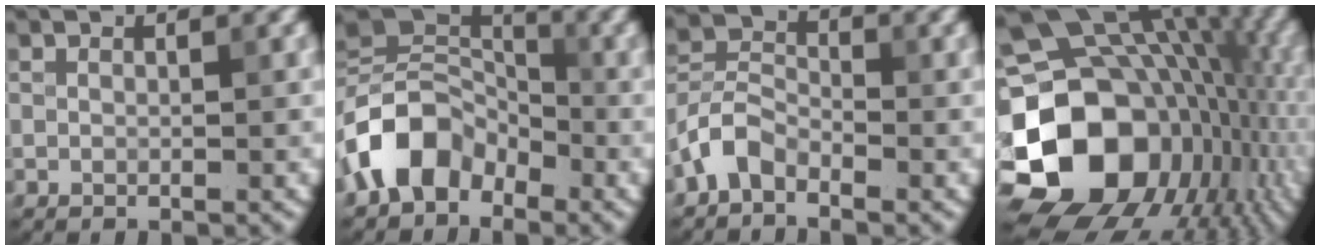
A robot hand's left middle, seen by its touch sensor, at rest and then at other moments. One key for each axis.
{"total": 7.3, "fx": -3.5, "fy": 5.0, "fz": 4.0, "tx": -0.065, "ty": 0.009, "tz": -0.084}
{"total": 3.7, "fx": -2.5, "fy": 2.1, "fz": 1.9, "tx": -0.041, "ty": 0.010, "tz": -0.061}
{"total": 20.0, "fx": -3.8, "fy": 15.4, "fz": 12.2, "tx": -0.237, "ty": 0.000, "tz": -0.057}